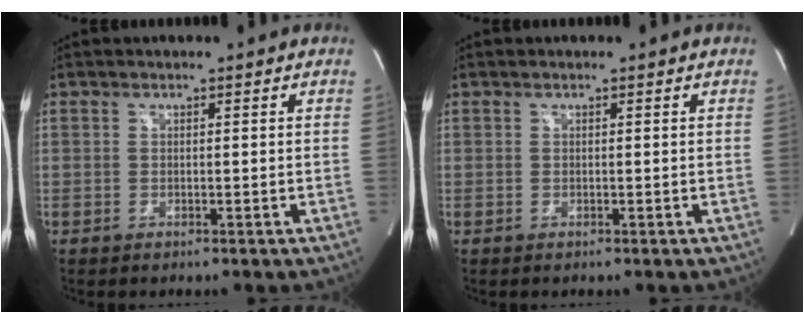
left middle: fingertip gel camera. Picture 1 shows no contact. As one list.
[{"total": 0.0}]